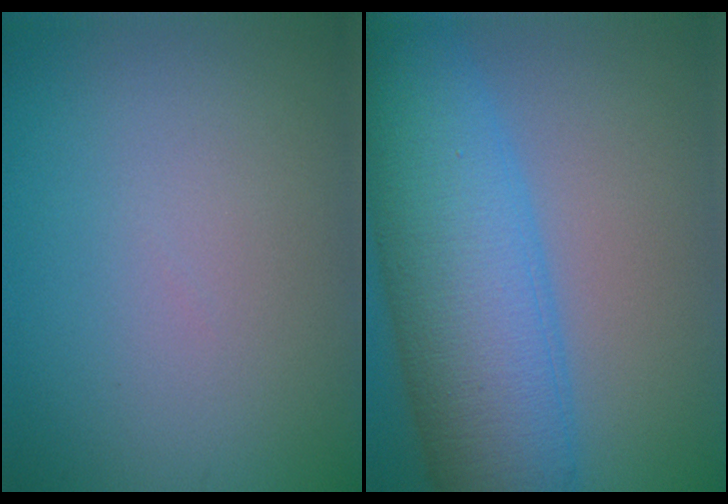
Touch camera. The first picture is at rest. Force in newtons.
{"total": 11.7, "press": 11.7, "slide": 0.2}